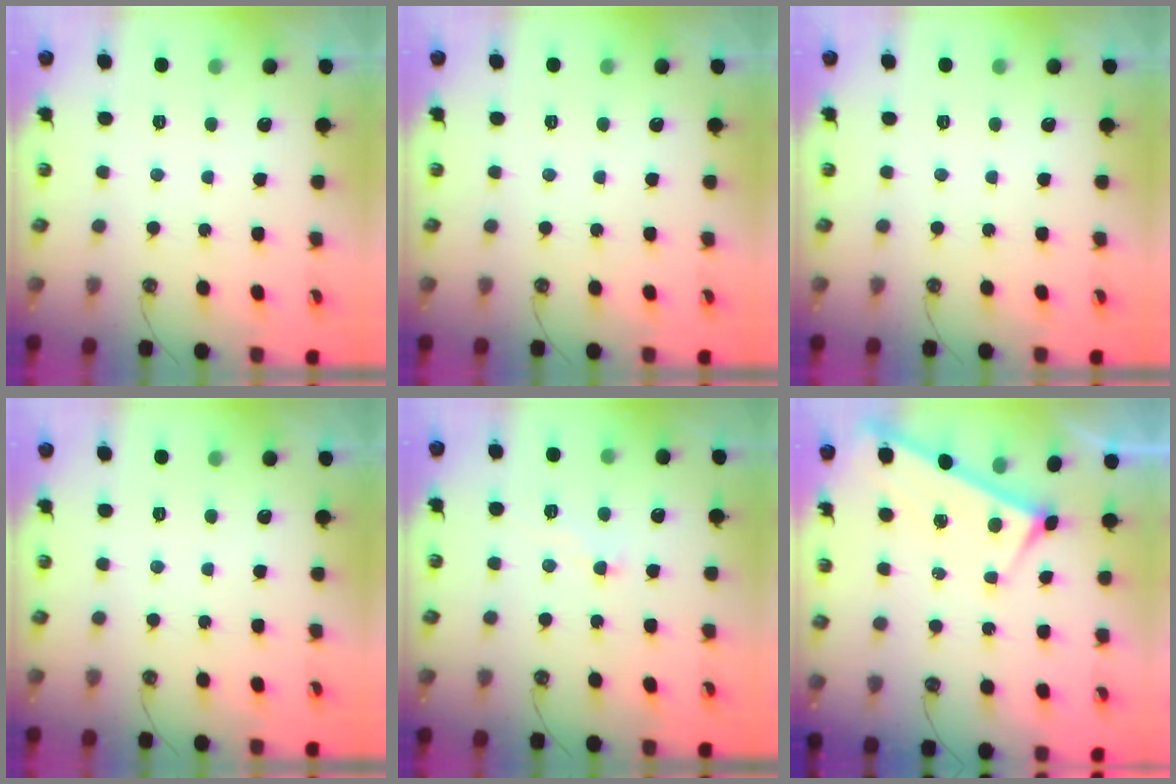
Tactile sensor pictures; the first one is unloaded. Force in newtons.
{"total": 0.0}
{"total": 0.0}
{"total": 0.0}
{"total": 1.2, "press": 1.2, "slide": 0.1}
{"total": 4.6, "press": 4.6, "slide": 0.1}